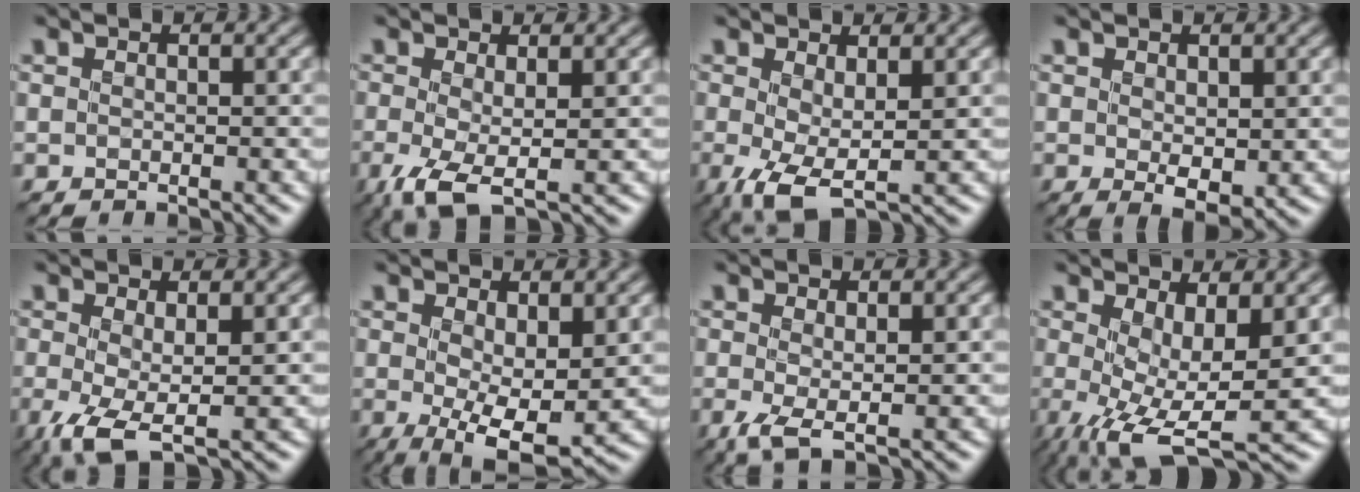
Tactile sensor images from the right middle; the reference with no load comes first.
{"total": 3.8, "force": [-0.9, 1.1, 3.5], "torque": [-0.081, -0.011, -0.019]}
{"total": 4.2, "force": [-0.5, 1.5, 3.9], "torque": [-0.087, -0.007, -0.008]}
{"total": 2.4, "force": [0.4, 1.1, 2.1], "torque": [-0.039, -0.008, 0.013]}
{"total": 4.0, "force": [-0.8, 1.1, 3.8], "torque": [-0.084, -0.012, -0.018]}
{"total": 6.5, "force": [0.0, 2.5, 6.1], "torque": [-0.101, -0.015, 0.002]}
{"total": 2.3, "force": [-0.4, 0.4, 2.2], "torque": [-0.051, -0.007, -0.010]}
{"total": 7.5, "force": [-0.6, 2.6, 7.0], "torque": [-0.136, -0.013, -0.008]}